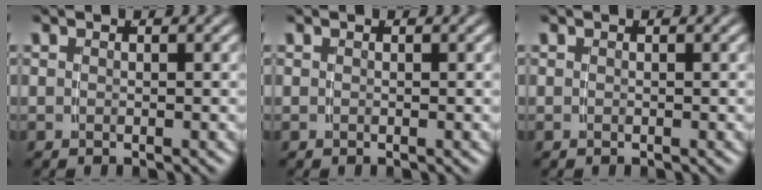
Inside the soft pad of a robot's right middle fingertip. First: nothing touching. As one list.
[{"total": 0.0}, {"total": 0.0}]